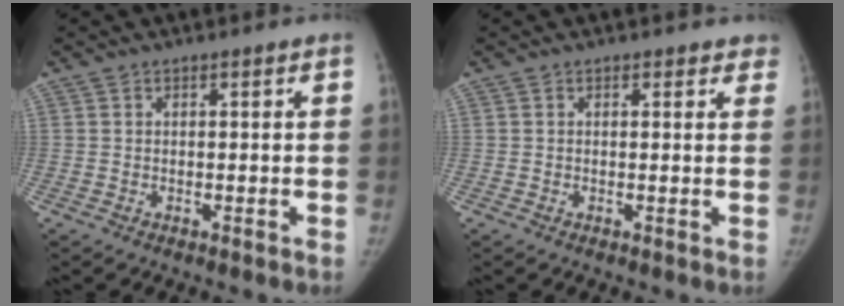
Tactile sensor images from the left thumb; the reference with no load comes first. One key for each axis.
{"total": 3.0, "fx": 2.3, "fy": 1.4, "fz": 1.2, "tx": 0.017, "ty": -0.003, "tz": 0.017}